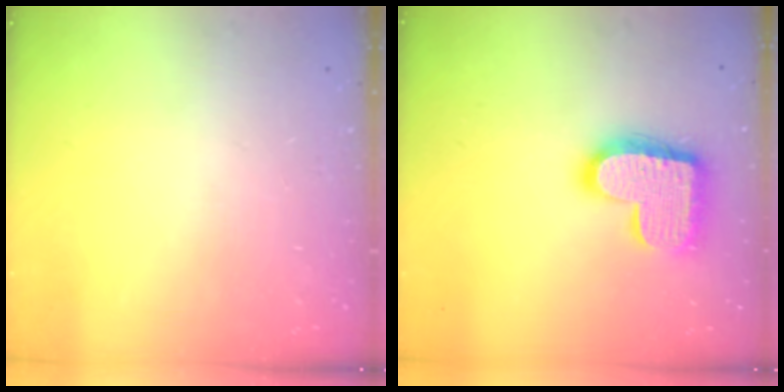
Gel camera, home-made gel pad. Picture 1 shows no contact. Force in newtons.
{"total": 17.5, "press": 17.5, "slide": 1.0}